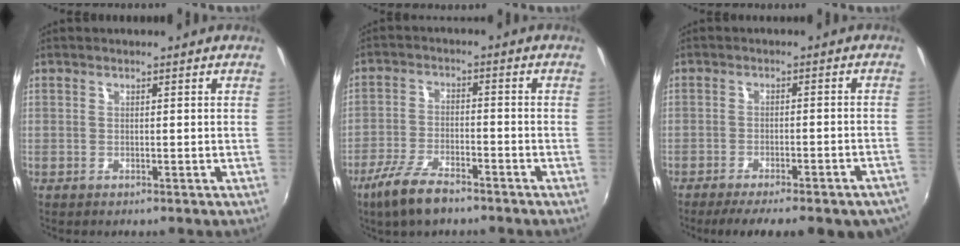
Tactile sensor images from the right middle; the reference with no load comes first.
{"total": 9.1, "force": [-6.6, 2.9, 5.6], "torque": [-0.131, -0.013, -0.124]}
{"total": 15.9, "force": [-12.7, 3.7, 8.8], "torque": [-0.144, -0.037, -0.158]}